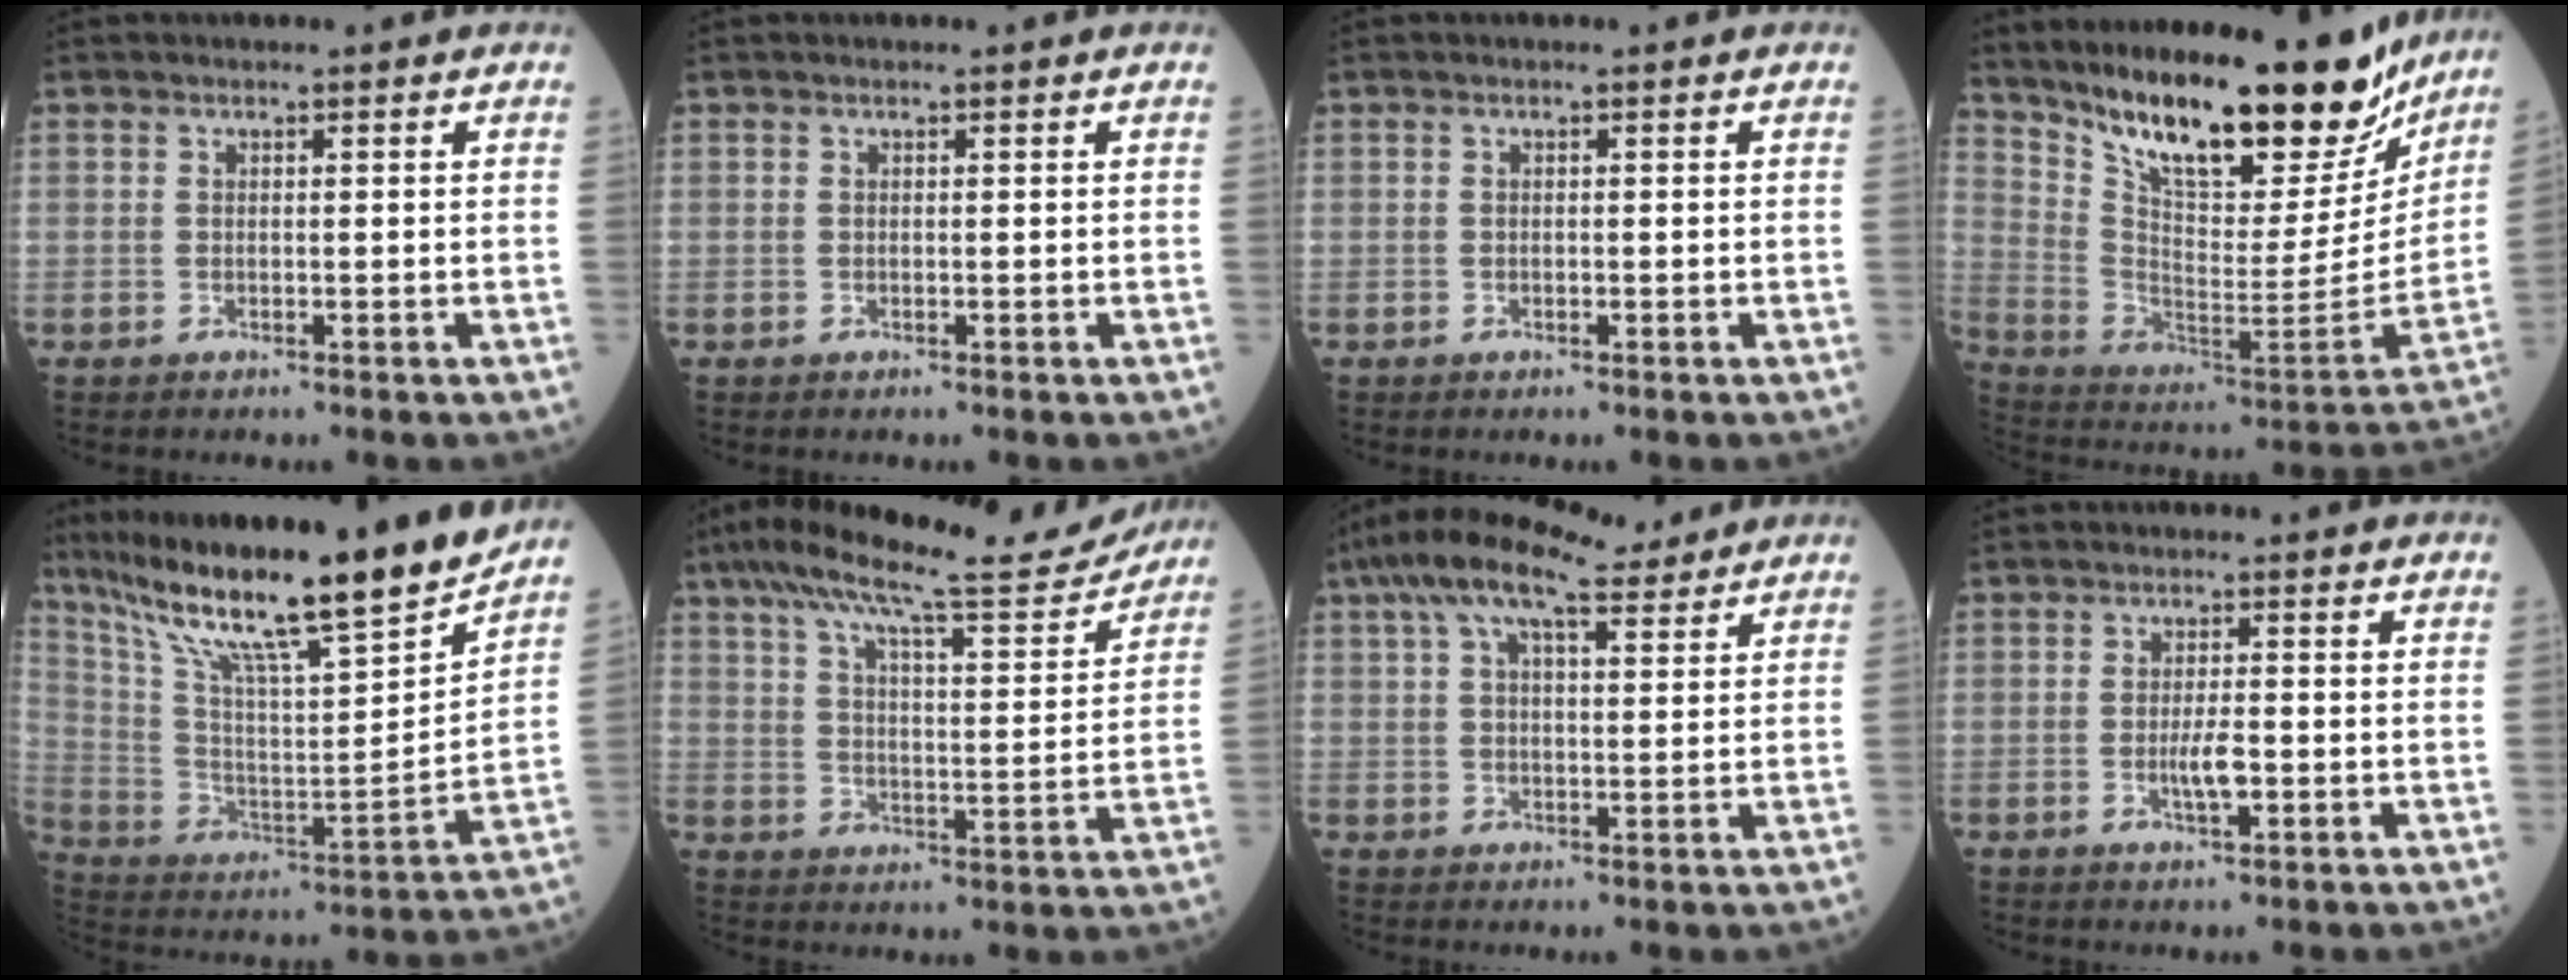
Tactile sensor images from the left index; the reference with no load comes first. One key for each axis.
{"total": 0.0}
{"total": 0.0}
{"total": 25.3, "fx": 20.2, "fy": 6.4, "fz": 13.8, "tx": -0.225, "ty": -0.036, "tz": 0.313}
{"total": 23.1, "fx": 18.9, "fy": -0.1, "fz": 13.4, "tx": -0.230, "ty": -0.017, "tz": 0.315}
{"total": 16.1, "fx": 14.5, "fy": 1.1, "fz": 7.1, "tx": -0.122, "ty": 0.005, "tz": 0.214}
{"total": 10.7, "fx": 7.9, "fy": 2.8, "fz": 6.6, "tx": -0.126, "ty": 0.045, "tz": 0.134}
{"total": 3.3, "fx": -0.8, "fy": 0.7, "fz": 3.1, "tx": -0.062, "ty": -0.001, "tz": -0.013}